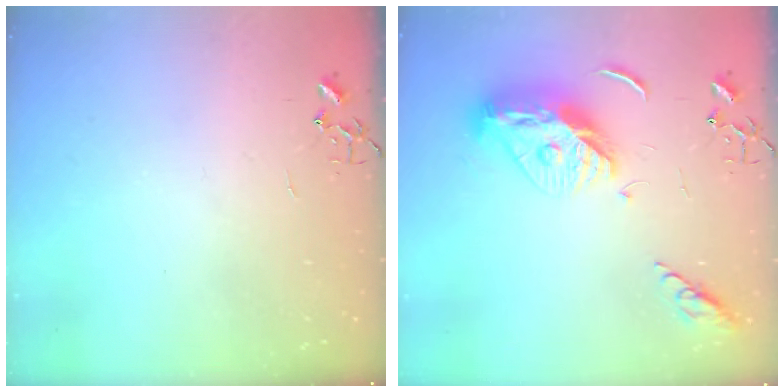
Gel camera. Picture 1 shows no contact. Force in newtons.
{"total": 13.9, "press": 13.9, "slide": 1.3}